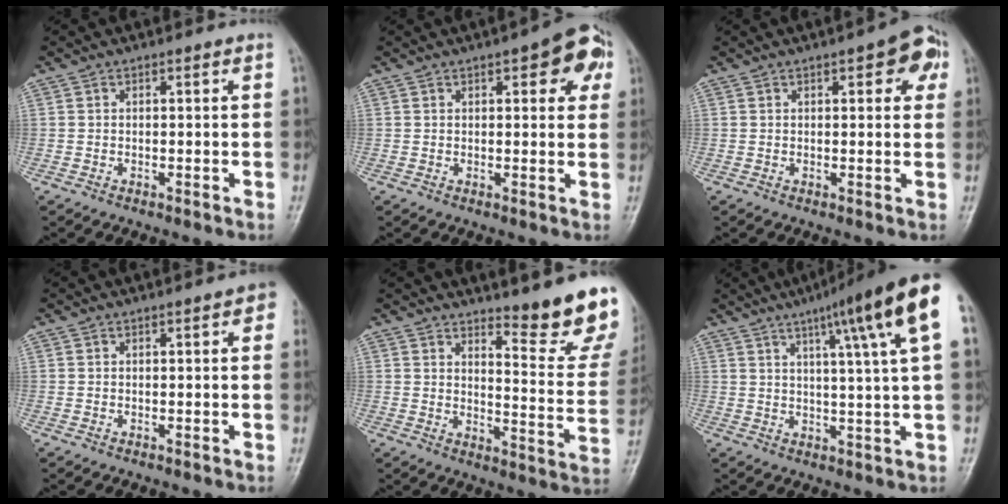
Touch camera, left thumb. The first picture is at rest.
{"total": 8.5, "force": [3.5, 3.4, 7.0], "torque": [-0.055, 0.002, 0.033]}
{"total": 6.7, "force": [2.7, 2.7, 5.5], "torque": [-0.041, 0.003, 0.022]}
{"total": 2.8, "force": [1.0, 0.9, 2.4], "torque": [-0.019, 0.003, 0.005]}
{"total": 14.2, "force": [11.6, 1.4, 8.0], "torque": [-0.081, -0.124, 0.149]}
{"total": 15.8, "force": [7.0, 0.5, 14.2], "torque": [-0.200, -0.005, 0.091]}